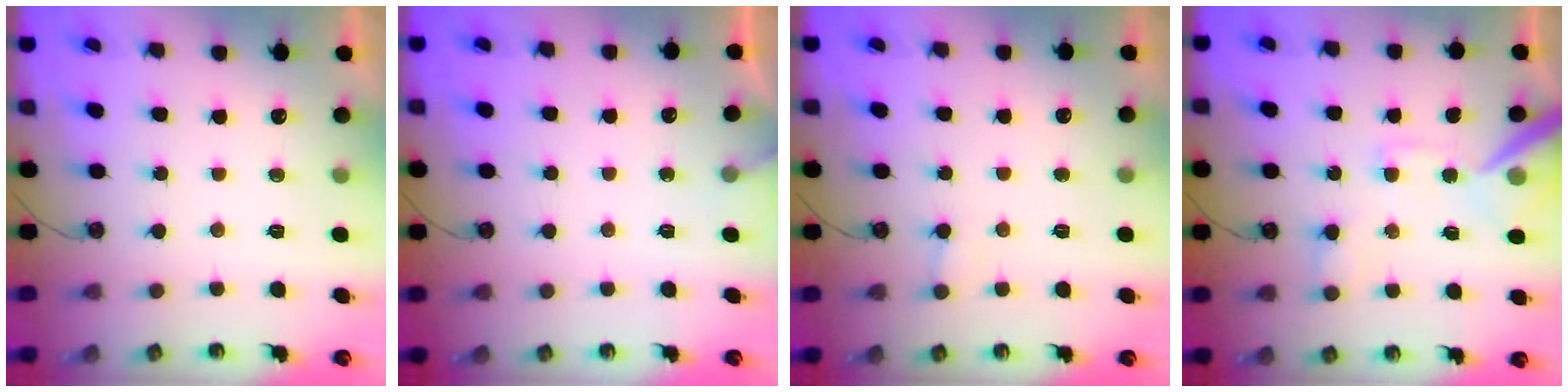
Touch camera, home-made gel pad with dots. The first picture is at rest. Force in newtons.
{"total": 2.5, "press": 2.5, "slide": 0.3}
{"total": 5.2, "press": 5.2, "slide": 0.3}
{"total": 13.7, "press": 13.6, "slide": 1.7}